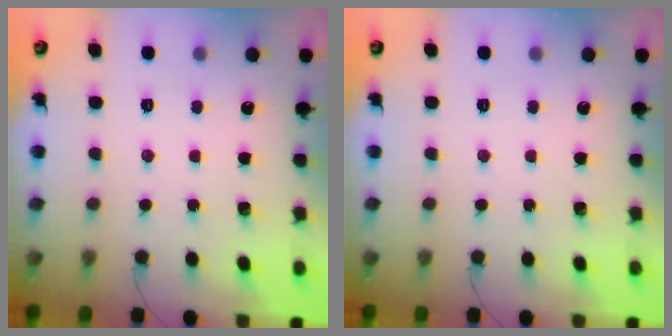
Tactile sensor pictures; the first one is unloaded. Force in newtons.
{"total": 0.0}